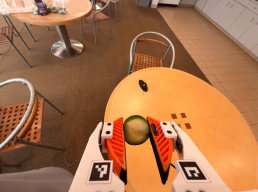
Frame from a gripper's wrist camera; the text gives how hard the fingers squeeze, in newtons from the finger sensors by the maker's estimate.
{"total": 7.5, "left": 7.5, "right": 7.4}